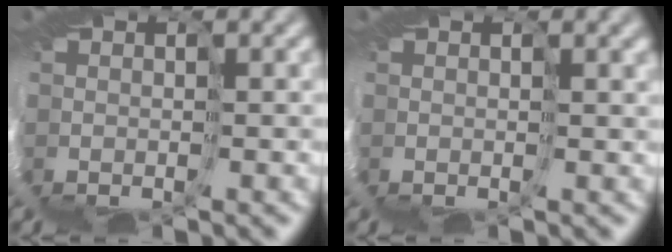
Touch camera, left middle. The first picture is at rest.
{"total": 1.6, "force": [1.3, -0.2, 0.9], "torque": [-0.015, 0.003, 0.018]}